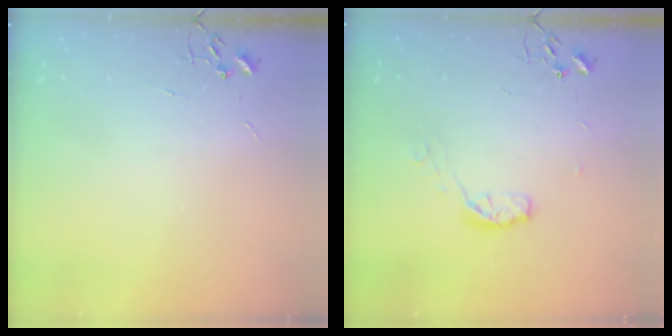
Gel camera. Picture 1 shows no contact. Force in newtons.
{"total": 6.7, "press": 6.6, "slide": 0.6}